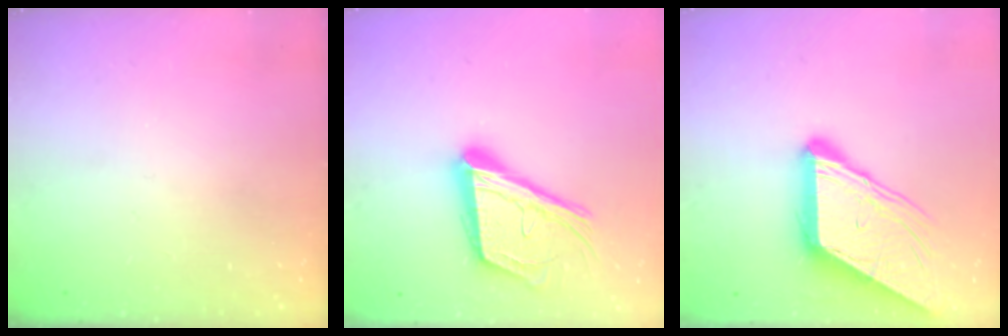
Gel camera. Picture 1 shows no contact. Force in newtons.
{"total": 19.7, "press": 19.6, "slide": 2.3}
{"total": 11.8, "press": 11.7, "slide": 1.2}